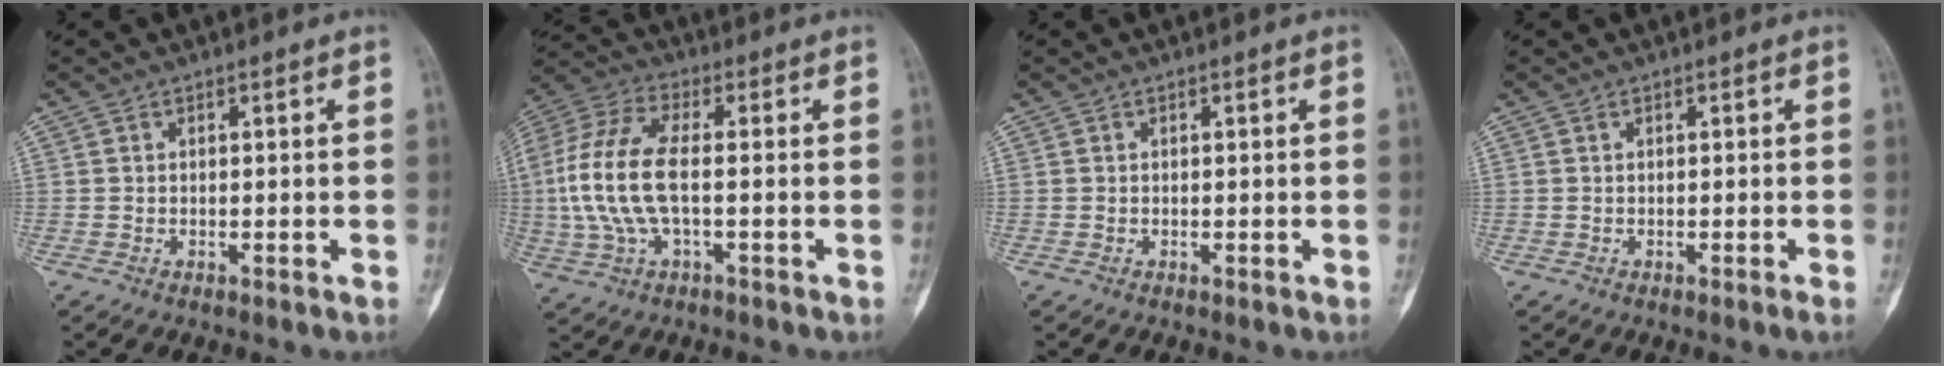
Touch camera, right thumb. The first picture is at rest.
{"total": 15.4, "force": [-0.6, 6.6, 13.9], "torque": [-0.321, 0.023, -0.013]}
{"total": 0.0}
{"total": 0.5, "force": [-0.3, -0.1, 0.4], "torque": [-0.007, 0.000, -0.005]}